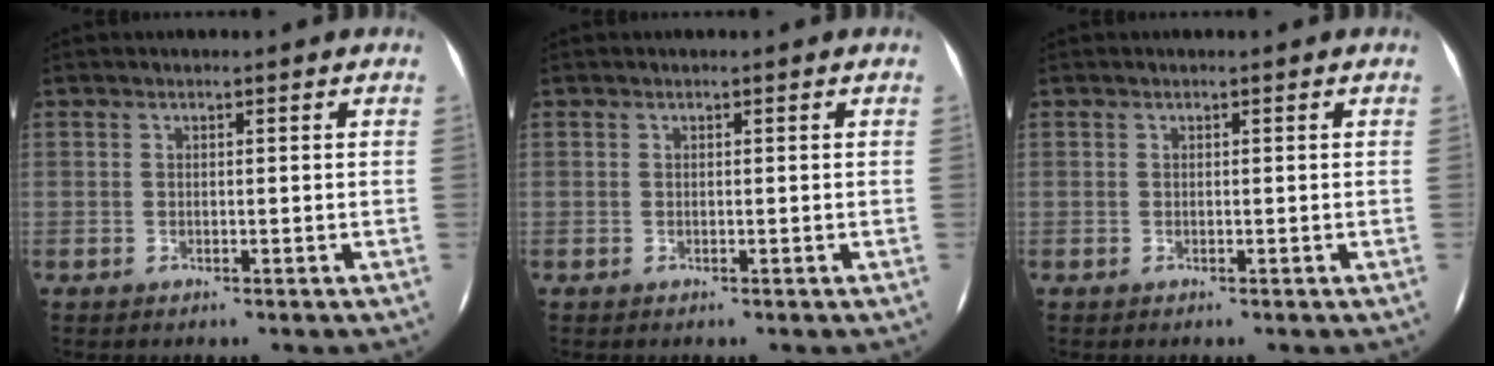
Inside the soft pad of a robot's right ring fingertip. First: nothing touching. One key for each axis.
{"total": 0.0}
{"total": 0.0}